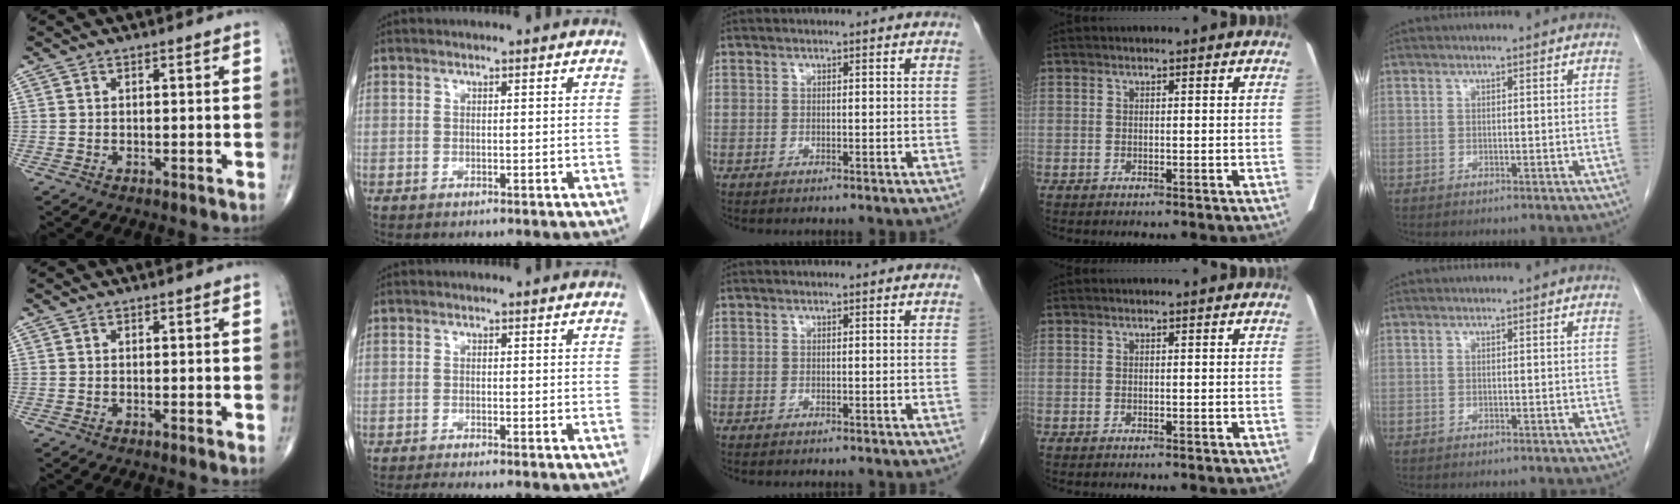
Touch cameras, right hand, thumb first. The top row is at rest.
{"thumb": {"total": 0.7, "force": [-0.2, 0.1, 0.7], "torque": [-0.015, -0.003, -0.003]}, "index": {"total": 2.3, "force": [-2.0, -0.5, 1.0], "torque": [-0.019, -0.006, -0.036]}}